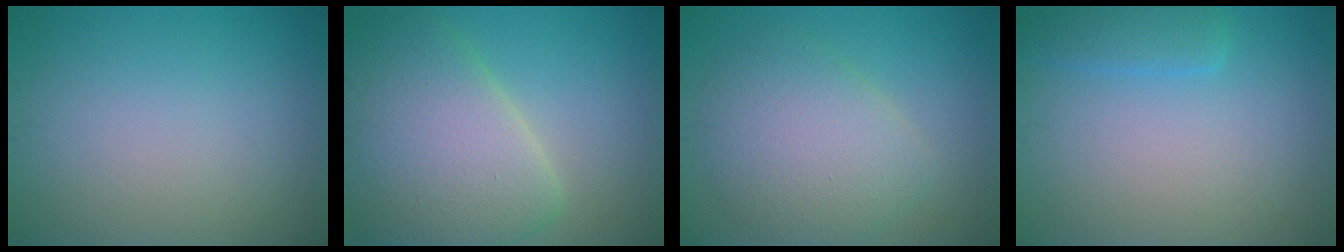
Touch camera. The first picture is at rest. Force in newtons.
{"total": 8.7, "press": 8.6, "slide": 0.7}
{"total": 5.5, "press": 5.5, "slide": 0.2}
{"total": 2.0, "press": 1.9, "slide": 0.3}